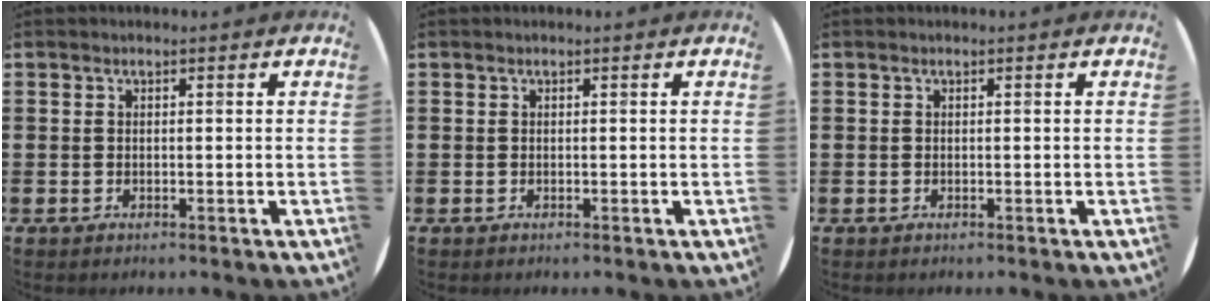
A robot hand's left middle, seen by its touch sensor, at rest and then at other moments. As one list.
[{"total": 0.0}, {"total": 0.0}]